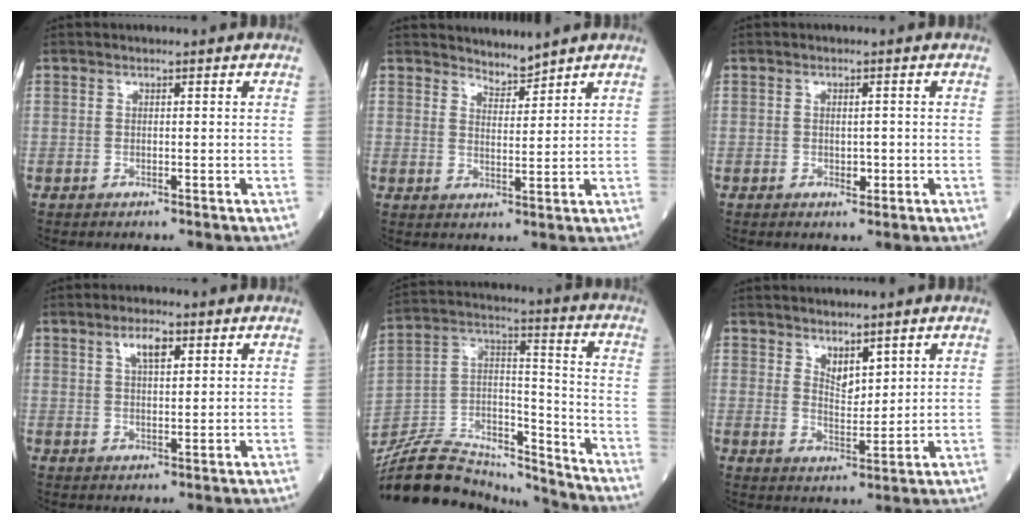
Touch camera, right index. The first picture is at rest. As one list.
[{"total": 3.0, "force": [3.0, 0.1, -0.4], "torque": [0.007, -0.005, 0.058]}, {"total": 1.7, "force": [-0.2, 1.0, 1.4], "torque": [-0.025, -0.003, 0.001]}, {"total": 4.2, "force": [2.2, 1.4, 3.3], "torque": [-0.066, 0.002, 0.041]}, {"total": 23.0, "force": [-21.4, 5.0, 6.7], "torque": [-0.173, 0.025, -0.363]}, {"total": 4.0, "force": [2.7, 1.7, 2.5], "torque": [-0.050, -0.008, 0.058]}]